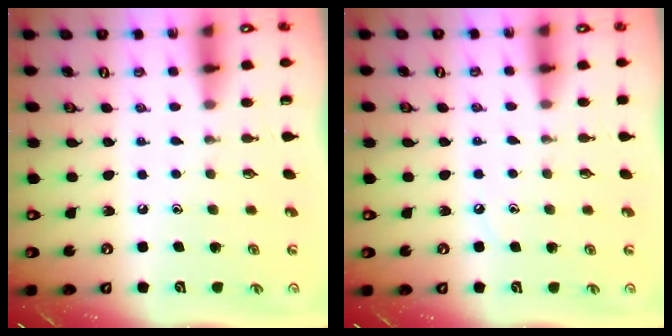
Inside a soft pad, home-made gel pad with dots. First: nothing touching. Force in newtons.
{"total": 2.5, "press": 2.5, "slide": 0.4}